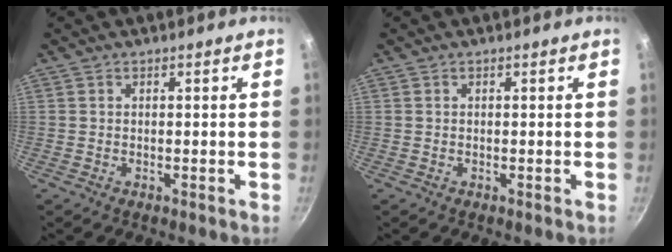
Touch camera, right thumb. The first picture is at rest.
{"total": 0.0}